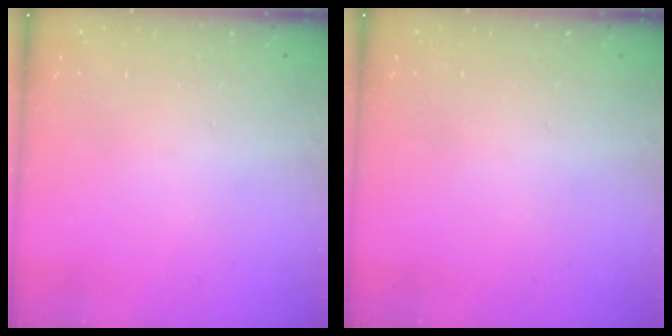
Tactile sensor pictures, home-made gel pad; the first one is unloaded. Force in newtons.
{"total": 0.0}